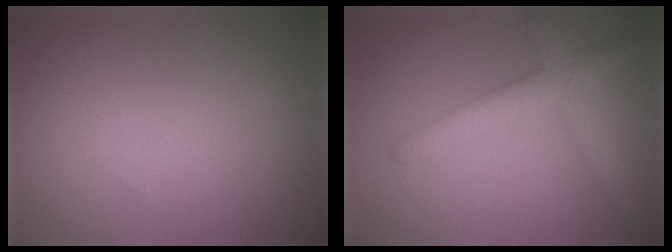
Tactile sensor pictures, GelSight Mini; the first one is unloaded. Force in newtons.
{"total": 3.7, "press": 3.7, "slide": 0.1}